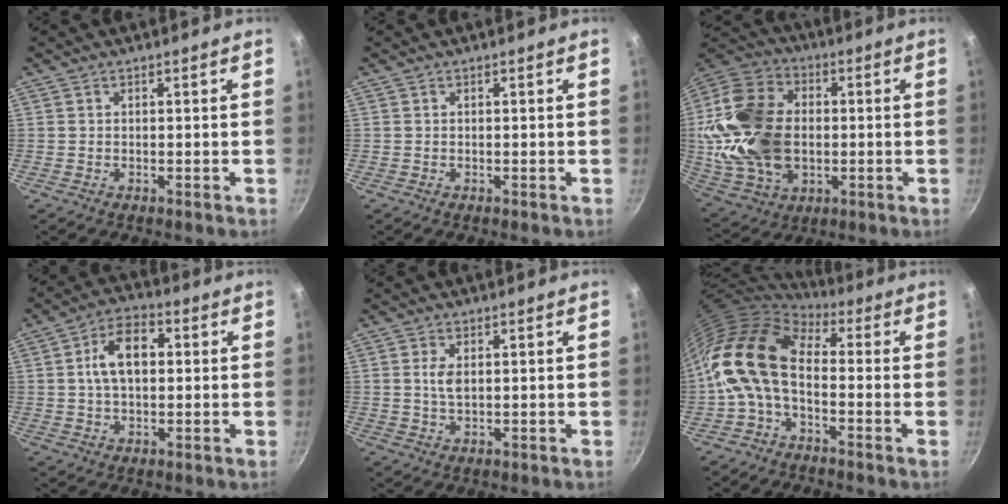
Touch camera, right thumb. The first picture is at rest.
{"total": 0.0}
{"total": 23.5, "force": [0.0, 16.6, 16.6], "torque": [-0.311, 0.020, 0.008]}
{"total": 9.8, "force": [1.3, 6.0, 7.6], "torque": [-0.109, 0.020, 0.013]}
{"total": 3.2, "force": [0.6, 1.7, 2.6], "torque": [-0.048, -0.001, 0.012]}
{"total": 12.9, "force": [-1.7, 7.7, 10.3], "torque": [-0.182, 0.030, -0.050]}